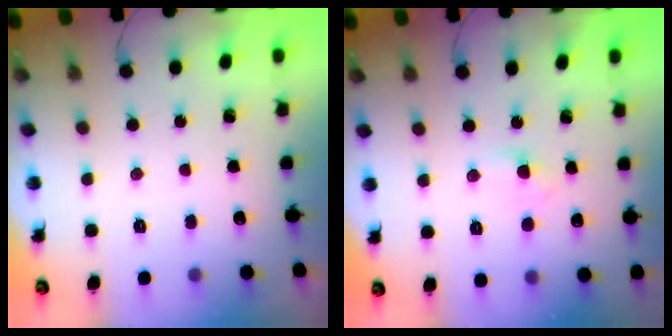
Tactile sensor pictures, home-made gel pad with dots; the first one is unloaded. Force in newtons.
{"total": 2.3, "press": 2.1, "slide": 0.8}